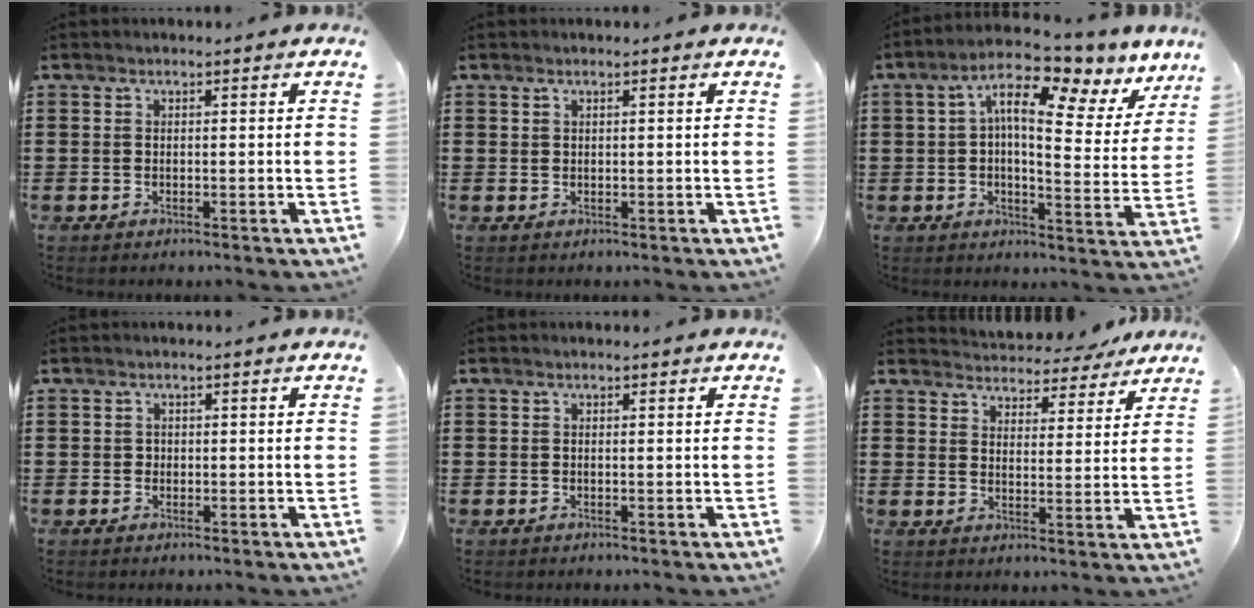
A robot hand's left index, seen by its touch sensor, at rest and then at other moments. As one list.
[{"total": 0.6, "force": [0.4, 0.2, 0.3], "torque": [-0.008, 0.001, 0.008]}, {"total": 11.4, "force": [6.6, 3.3, 8.6], "torque": [-0.155, -0.034, 0.106]}, {"total": 0.7, "force": [0.1, 0.7, 0.0], "torque": [-0.003, 0.004, 0.002]}, {"total": 0.0}, {"total": 4.6, "force": [4.5, 1.0, 0.2], "torque": [-0.019, -0.025, 0.080]}]